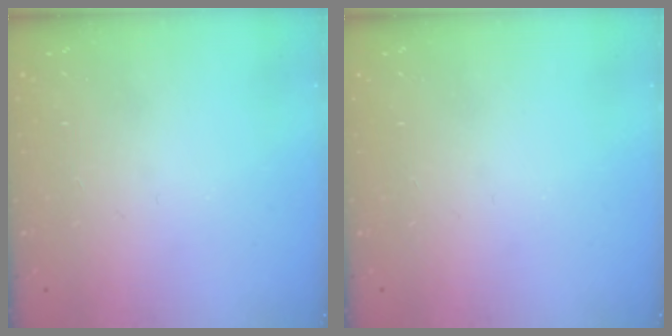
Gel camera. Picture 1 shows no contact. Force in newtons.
{"total": 0.0}